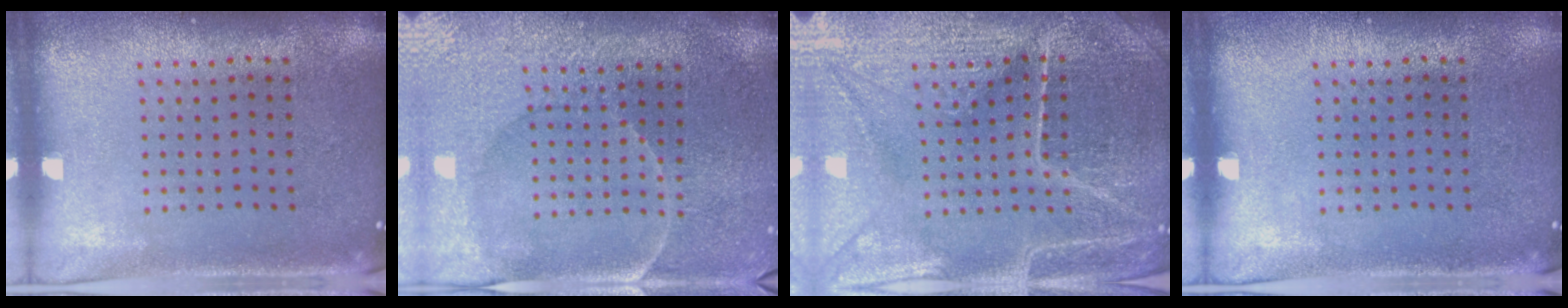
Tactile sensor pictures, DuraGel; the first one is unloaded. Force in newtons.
{"total": 3.7, "press": 3.4, "slide": 1.4}
{"total": 4.7, "press": 4.5, "slide": 1.4}
{"total": 0.0}